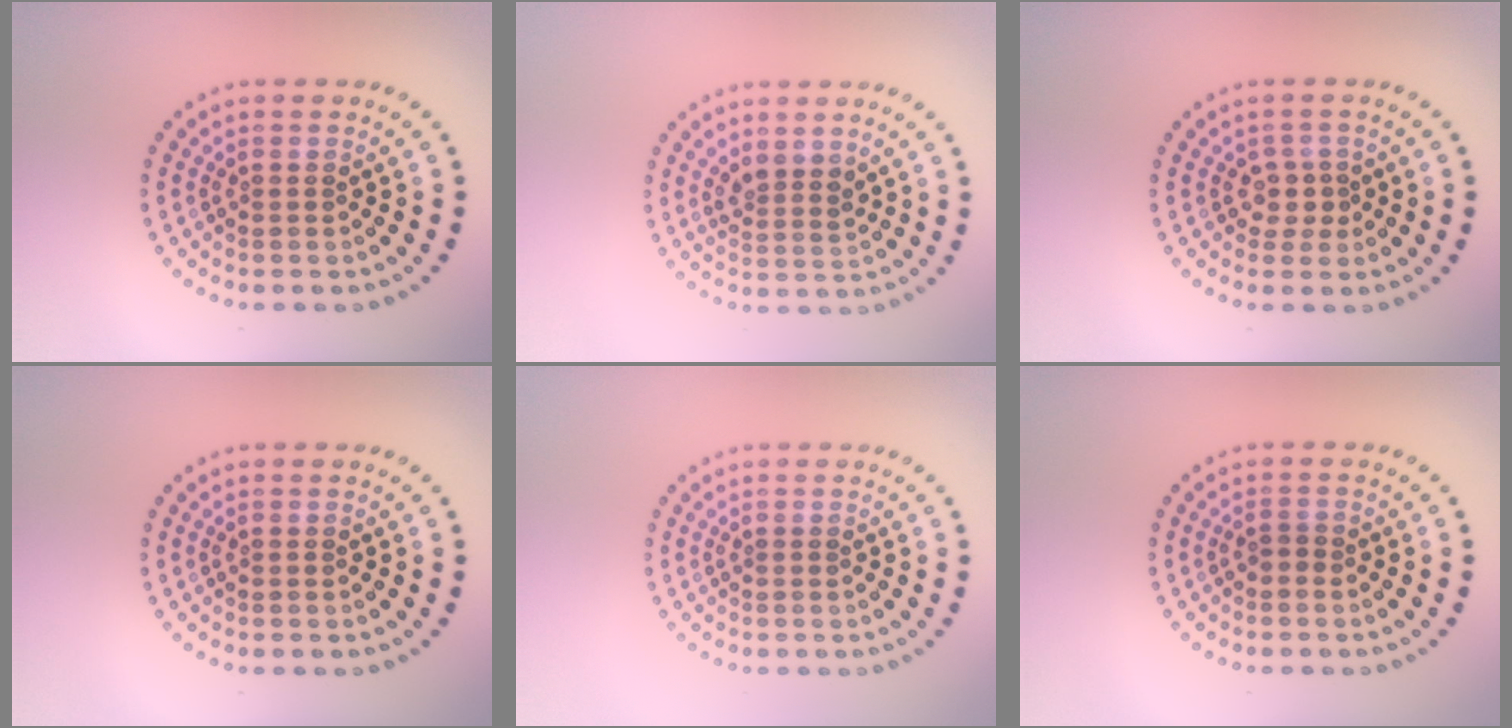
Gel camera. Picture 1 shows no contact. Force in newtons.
{"total": 2.0, "press": 1.7, "slide": 1.1}
{"total": 1.6, "press": 1.2, "slide": 1.0}
{"total": 0.0}
{"total": 0.0}
{"total": 0.7, "press": 0.6, "slide": 0.4}